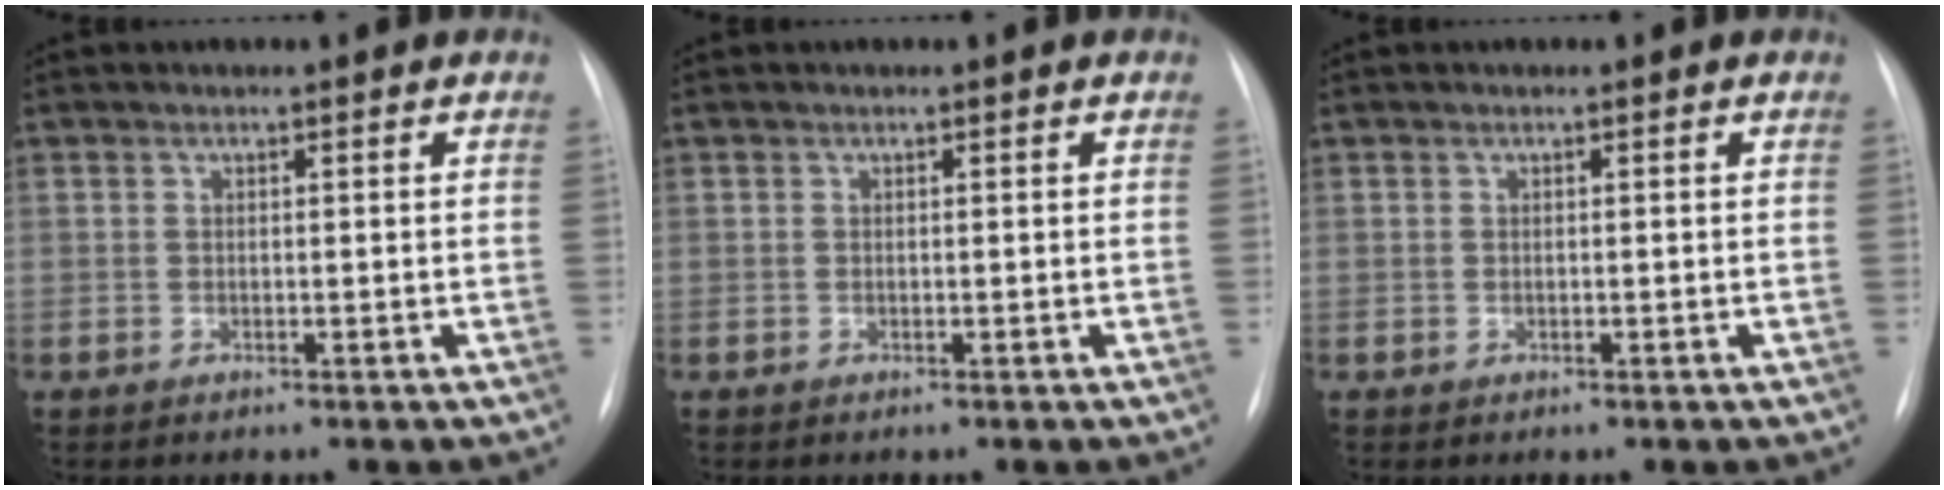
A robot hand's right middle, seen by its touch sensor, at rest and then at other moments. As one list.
[{"total": 0.0}, {"total": 0.0}]